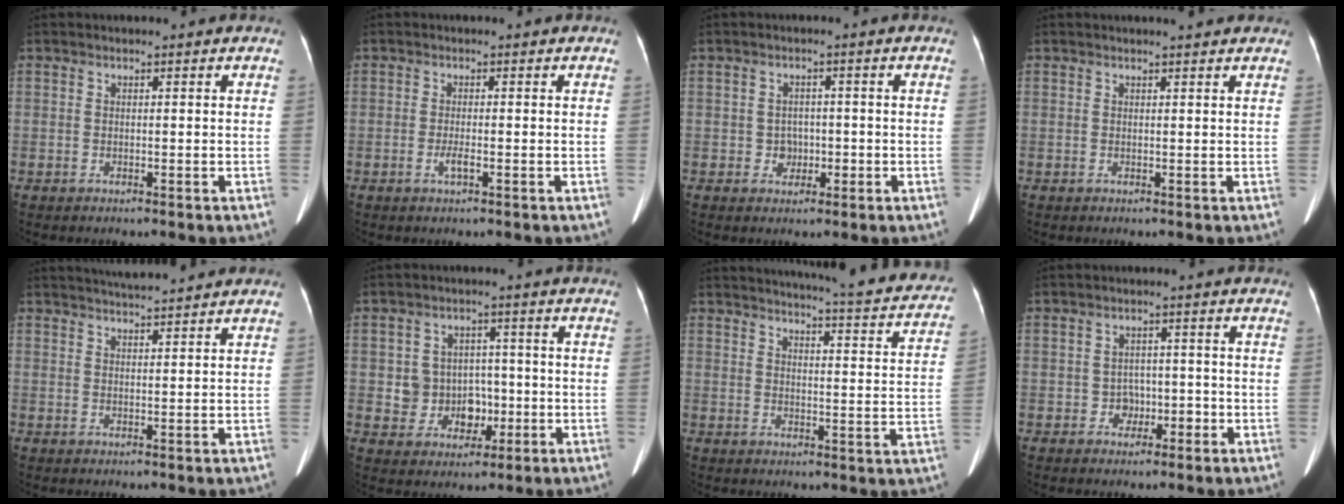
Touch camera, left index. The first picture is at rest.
{"total": 1.4, "force": [-0.6, 0.1, 1.3], "torque": [-0.030, -0.002, -0.012]}
{"total": 2.6, "force": [-0.7, 2.3, 1.0], "torque": [-0.012, 0.008, -0.006]}
{"total": 3.0, "force": [2.6, 0.2, 1.4], "torque": [-0.019, 0.011, 0.029]}
{"total": 5.3, "force": [5.0, -0.7, 1.6], "torque": [-0.027, 0.016, 0.078]}
{"total": 6.3, "force": [-0.8, 5.9, 1.9], "torque": [-0.030, 0.019, -0.004]}
{"total": 21.9, "force": [20.4, 1.8, 7.7], "torque": [-0.098, -0.063, 0.230]}
{"total": 3.0, "force": [-1.2, 2.5, 1.1], "torque": [-0.012, 0.011, -0.014]}